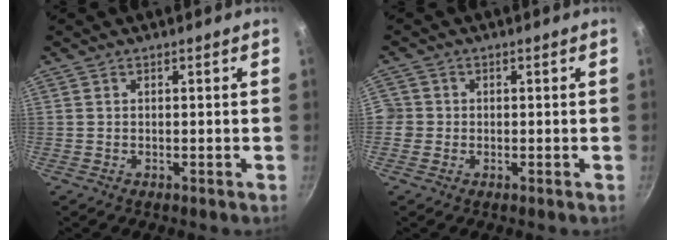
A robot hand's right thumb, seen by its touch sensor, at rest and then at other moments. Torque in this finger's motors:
{"motor_torque": [0.45, 0.36, 0.24, 0.16, -0.04]}